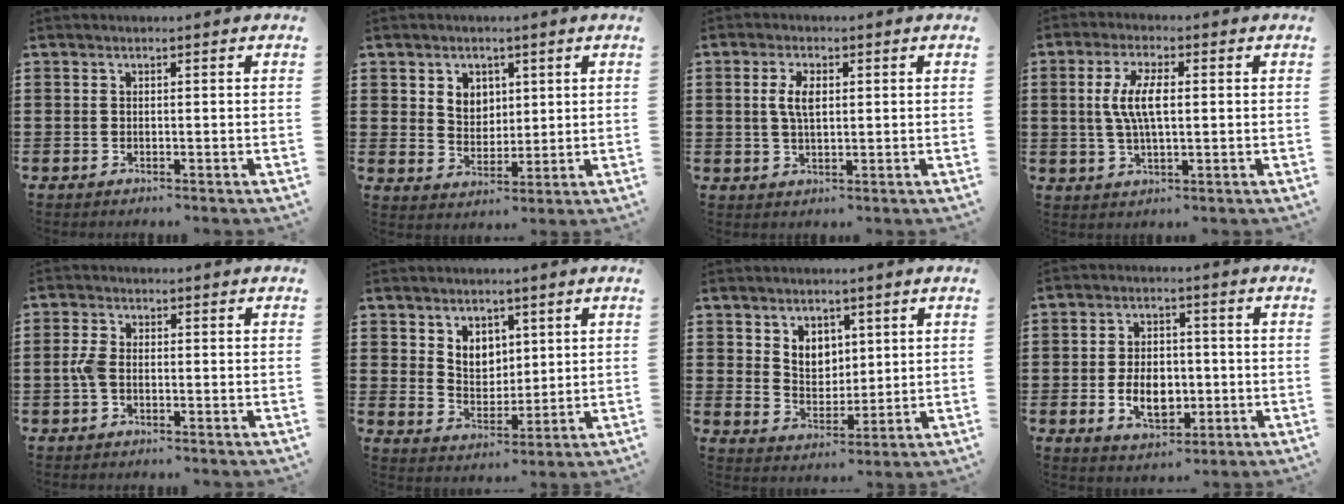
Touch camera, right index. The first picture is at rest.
{"total": 4.1, "force": [2.1, 3.4, 0.9], "torque": [-0.025, 0.008, 0.036]}
{"total": 4.3, "force": [0.8, 1.8, 3.9], "torque": [-0.080, 0.009, 0.012]}
{"total": 6.8, "force": [0.6, 2.4, 6.3], "torque": [-0.135, 0.004, 0.003]}
{"total": 2.8, "force": [-0.4, 1.6, 2.3], "torque": [-0.068, -0.005, -0.015]}
{"total": 4.9, "force": [3.1, 3.6, 1.1], "torque": [-0.032, 0.001, 0.055]}
{"total": 4.8, "force": [2.9, 3.6, 1.2], "torque": [-0.034, 0.004, 0.052]}
{"total": 6.8, "force": [-1.3, 4.6, 4.9], "torque": [-0.089, 0.000, -0.029]}